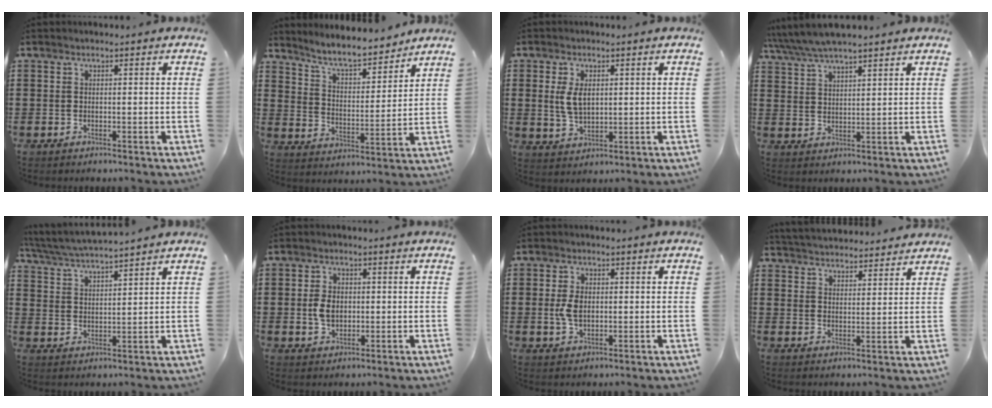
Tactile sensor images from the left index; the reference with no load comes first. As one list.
[{"total": 6.9, "force": [6.4, 0.7, 2.6], "torque": [-0.076, -0.039, 0.110]}, {"total": 4.9, "force": [1.1, 2.8, 3.9], "torque": [-0.083, 0.003, 0.016]}, {"total": 5.3, "force": [4.6, 1.0, 2.4], "torque": [-0.061, -0.013, 0.083]}, {"total": 4.6, "force": [4.4, -0.3, 1.3], "torque": [-0.043, -0.022, 0.075]}, {"total": 4.1, "force": [0.0, 2.7, 3.0], "torque": [-0.070, 0.007, -0.003]}, {"total": 4.0, "force": [0.2, 2.4, 3.2], "torque": [-0.079, 0.001, -0.002]}, {"total": 4.0, "force": [4.0, 0.3, -0.1], "torque": [-0.014, -0.018, 0.072]}]